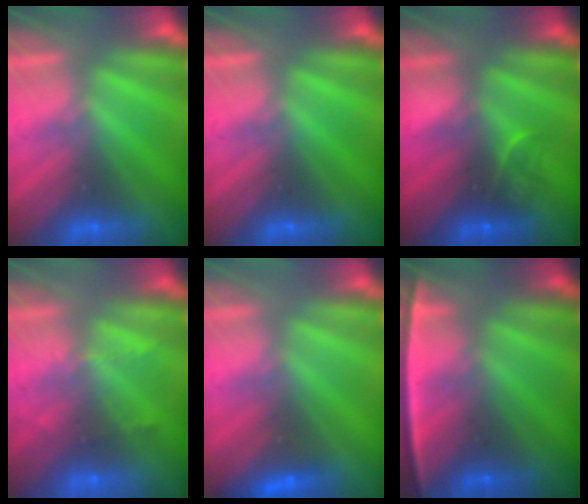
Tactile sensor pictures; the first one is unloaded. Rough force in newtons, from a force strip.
{"total": 0.0}
{"total": 2.8}
{"total": 2.3}
{"total": 2.3}
{"total": 2.2}